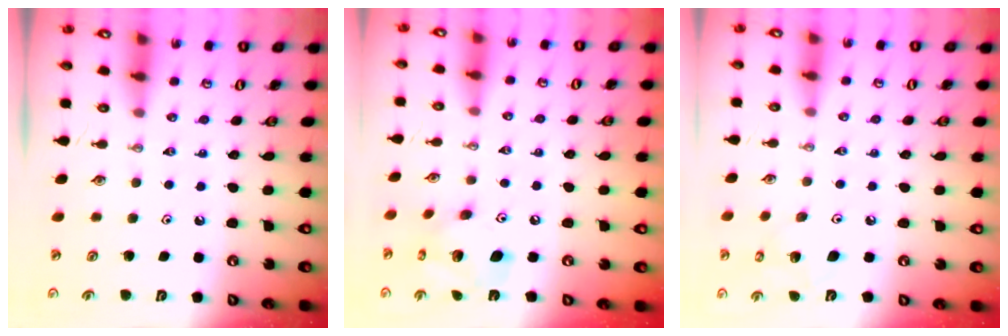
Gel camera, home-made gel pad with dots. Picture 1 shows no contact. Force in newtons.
{"total": 14.0, "press": 13.9, "slide": 1.1}
{"total": 7.9, "press": 7.8, "slide": 1.4}